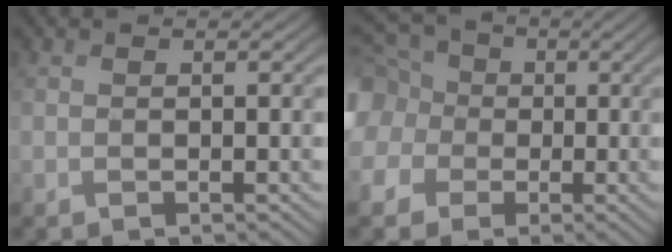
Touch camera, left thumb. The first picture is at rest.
{"total": 14.6, "force": [1.6, 12.8, 6.7], "torque": [-0.235, 0.018, -0.004]}